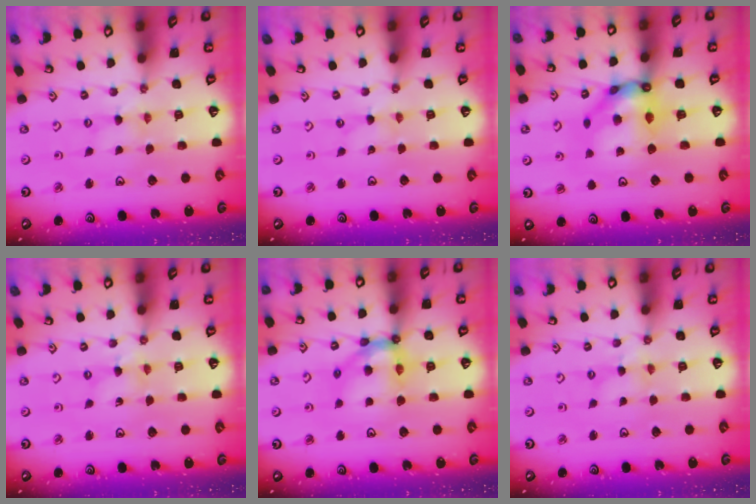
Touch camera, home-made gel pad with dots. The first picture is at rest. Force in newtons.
{"total": 0.0}
{"total": 11.8, "press": 11.7, "slide": 1.3}
{"total": 1.4, "press": 1.4, "slide": 0.1}
{"total": 11.4, "press": 11.4, "slide": 1.4}
{"total": 2.0, "press": 2.0, "slide": 0.2}